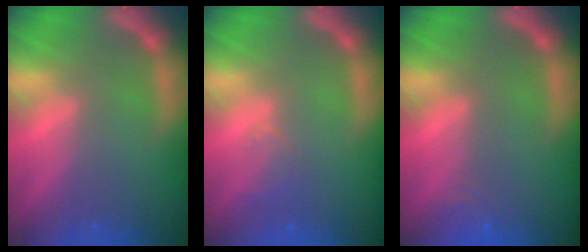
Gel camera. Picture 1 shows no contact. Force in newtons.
{"total": 1.5}
{"total": 1.4}